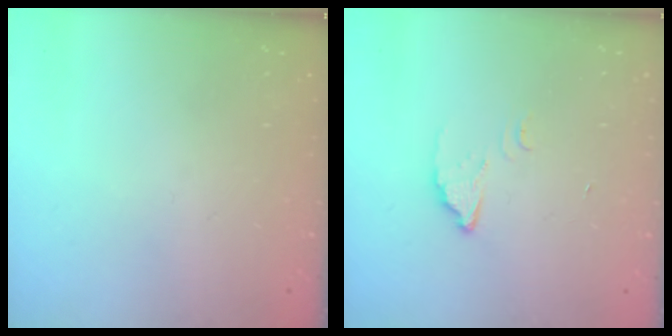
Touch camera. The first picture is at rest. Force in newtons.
{"total": 3.4, "press": 3.4, "slide": 0.3}